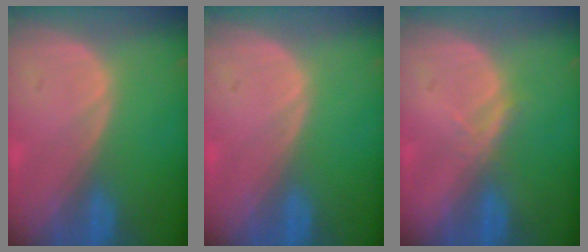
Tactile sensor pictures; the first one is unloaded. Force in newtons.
{"total": 0.0}
{"total": 1.8, "press": 1.6, "slide": 0.7}